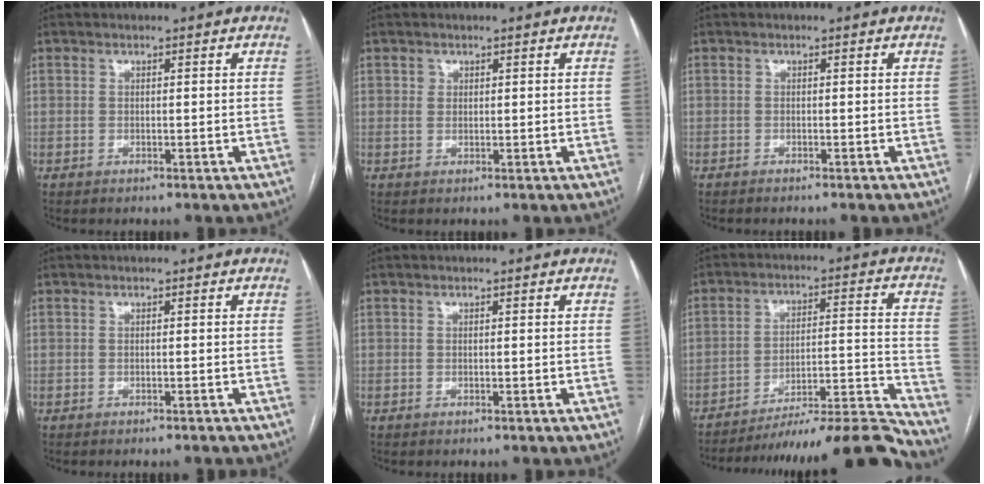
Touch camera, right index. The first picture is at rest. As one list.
[{"total": 1.1, "force": [0.6, 0.9, 0.2], "torque": [0.003, 0.005, 0.010]}, {"total": 1.5, "force": [-1.4, 0.1, 0.5], "torque": [-0.006, -0.002, -0.018]}, {"total": 1.0, "force": [-0.9, -0.4, 0.2], "torque": [-0.005, -0.001, -0.012]}, {"total": 0.0}, {"total": 19.4, "force": [-18.5, -1.4, 5.6], "torque": [-0.056, 0.013, -0.273]}]